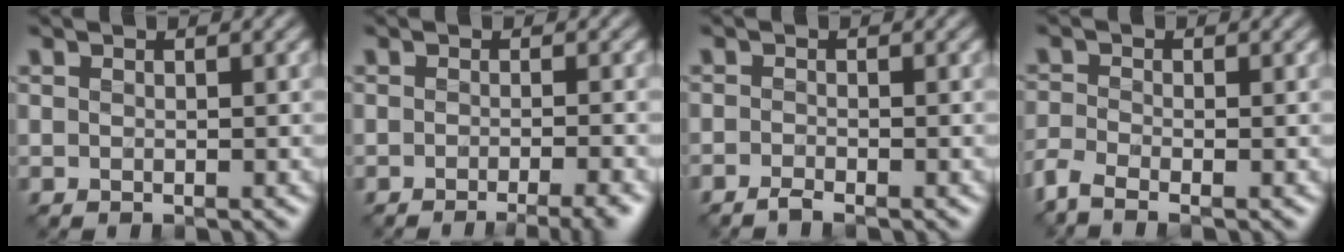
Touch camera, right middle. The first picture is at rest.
{"total": 3.6, "force": [-2.4, 0.4, 2.7], "torque": [-0.030, -0.003, -0.035]}
{"total": 1.0, "force": [-0.9, -0.2, 0.4], "torque": [-0.012, 0.000, -0.020]}
{"total": 2.7, "force": [-2.1, 0.7, 1.5], "torque": [-0.043, -0.007, -0.060]}